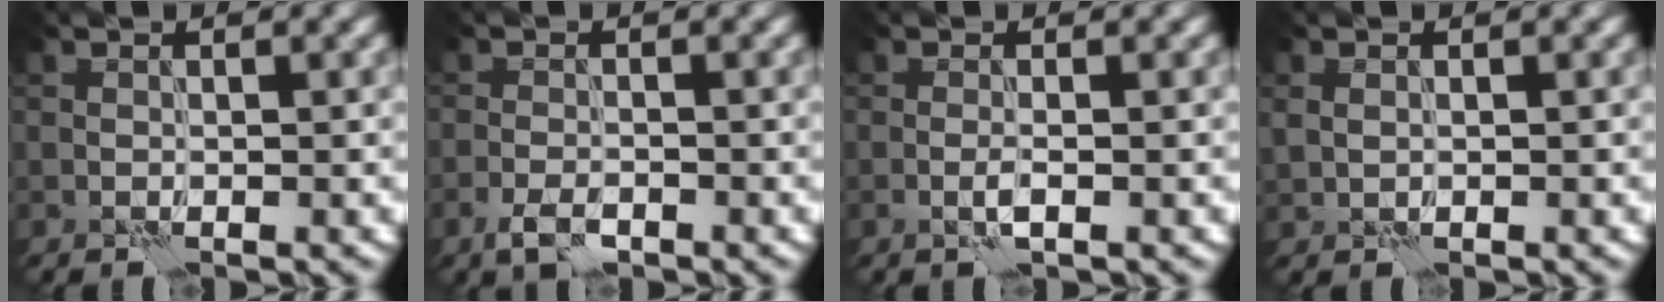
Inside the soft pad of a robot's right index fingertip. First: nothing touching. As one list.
[{"total": 2.0, "force": [-1.3, 0.9, 1.3], "torque": [-0.030, -0.002, -0.029]}, {"total": 0.9, "force": [-0.1, 0.1, 0.9], "torque": [-0.020, 0.000, -0.007]}, {"total": 0.8, "force": [0.4, 0.7, 0.3], "torque": [-0.006, -0.002, 0.009]}]